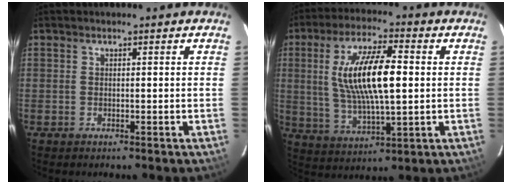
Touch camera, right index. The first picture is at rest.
{"total": 15.2, "force": [1.8, 4.9, 14.3], "torque": [-0.271, 0.003, 0.040]}